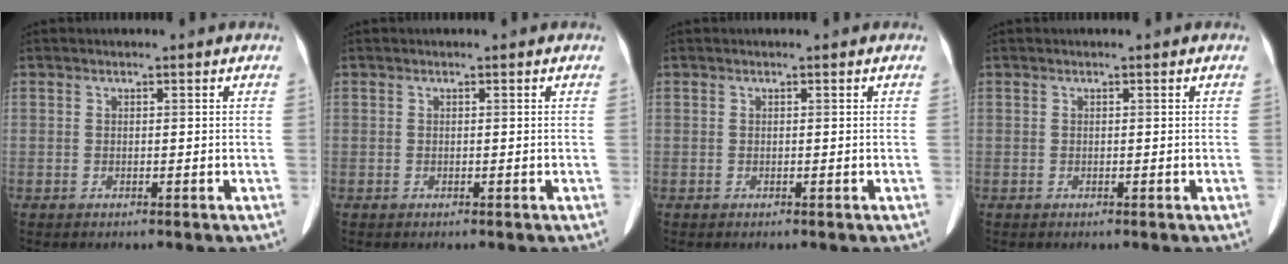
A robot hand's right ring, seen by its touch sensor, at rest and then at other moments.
{"total": 0.0}
{"total": 0.0}
{"total": 0.0}